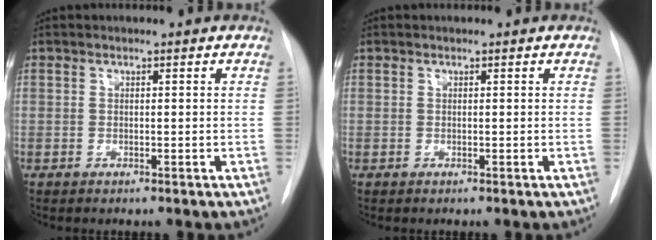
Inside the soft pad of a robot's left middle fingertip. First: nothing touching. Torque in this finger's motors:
{"motor_torque": [-0.14, 0.13, -0.04, -0.01]}